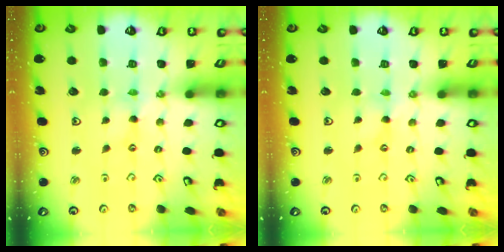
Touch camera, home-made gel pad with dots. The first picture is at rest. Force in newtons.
{"total": 0.0}